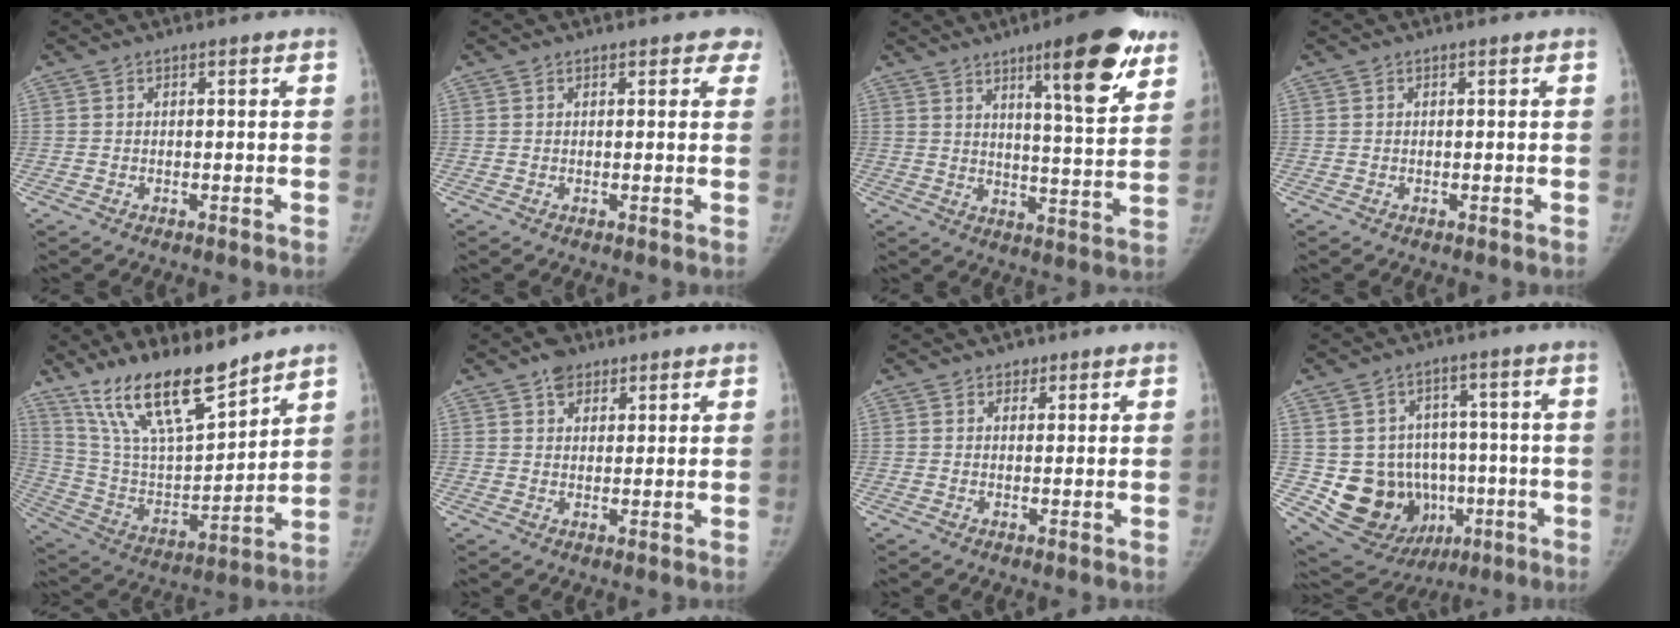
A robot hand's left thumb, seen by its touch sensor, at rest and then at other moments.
{"total": 2.6, "force": [2.0, 1.4, 0.9], "torque": [0.023, -0.003, 0.012]}
{"total": 16.2, "force": [9.5, 3.3, 12.7], "torque": [-0.151, -0.049, 0.138]}
{"total": 0.0}
{"total": 19.7, "force": [14.9, 5.7, 11.5], "torque": [-0.173, -0.077, 0.281]}
{"total": 4.5, "force": [2.9, 3.0, 1.6], "torque": [-0.003, -0.014, 0.045]}
{"total": 1.6, "force": [1.1, 1.2, 0.3], "torque": [0.012, -0.006, 0.012]}
{"total": 17.4, "force": [-2.9, 14.9, 8.5], "torque": [-0.106, 0.025, -0.013]}